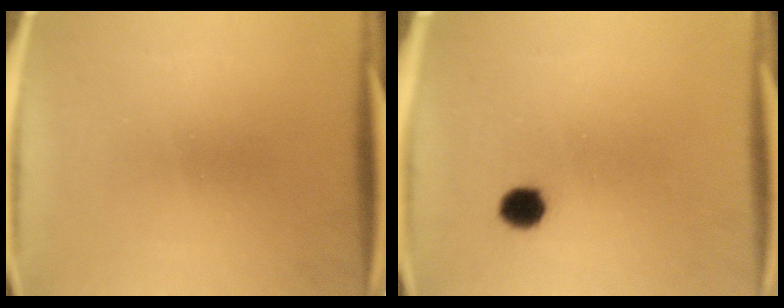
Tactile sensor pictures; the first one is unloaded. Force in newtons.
{"total": 3.9}